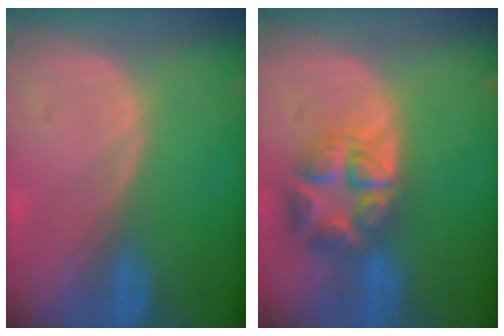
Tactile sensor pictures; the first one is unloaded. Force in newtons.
{"total": 8.1, "press": 7.0, "slide": 4.0}